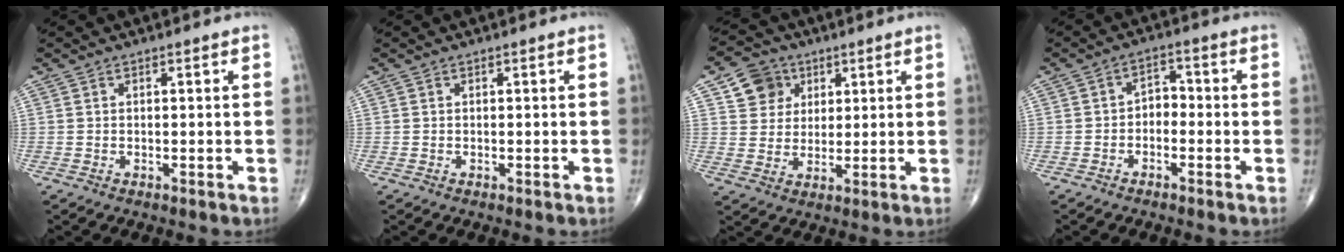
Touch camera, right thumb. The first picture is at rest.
{"total": 0.0}
{"total": 7.5, "force": [3.3, 6.5, 1.9], "torque": [-0.003, -0.009, 0.056]}
{"total": 3.4, "force": [-1.2, 2.4, 2.1], "torque": [-0.014, 0.026, -0.033]}